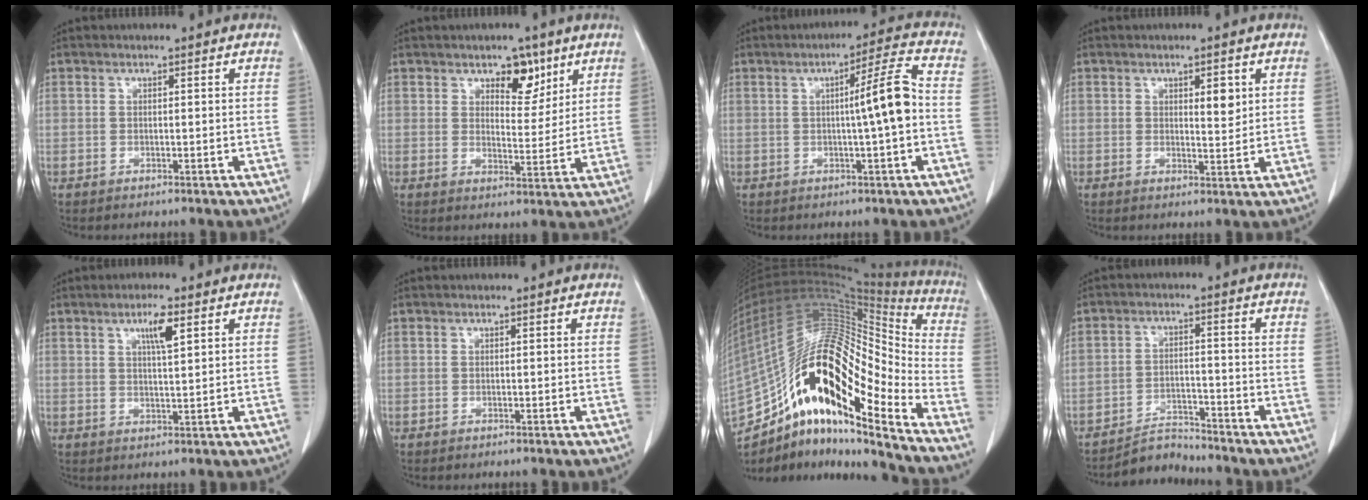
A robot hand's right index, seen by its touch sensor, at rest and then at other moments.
{"total": 5.7, "force": [3.6, 2.9, 3.4], "torque": [-0.043, -0.002, 0.055]}
{"total": 7.3, "force": [-0.4, -0.7, 7.2], "torque": [-0.107, 0.011, -0.008]}
{"total": 3.2, "force": [1.2, 1.0, 2.8], "torque": [-0.040, -0.007, 0.020]}
{"total": 4.1, "force": [2.1, 0.4, 3.5], "torque": [-0.061, -0.002, 0.035]}
{"total": 0.0}
{"total": 29.2, "force": [-15.4, 7.6, 23.6], "torque": [-0.441, 0.022, -0.265]}
{"total": 4.4, "force": [-4.3, 0.6, -0.8], "torque": [0.013, 0.001, -0.070]}